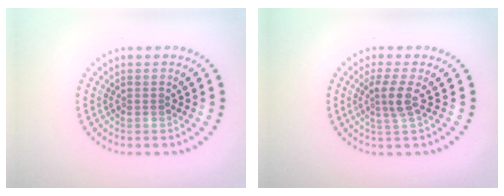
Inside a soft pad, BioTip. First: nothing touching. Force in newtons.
{"total": 2.3, "press": 1.8, "slide": 1.5}